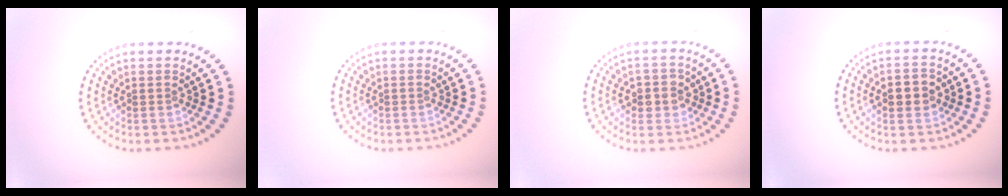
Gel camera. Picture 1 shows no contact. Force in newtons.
{"total": 0.0}
{"total": 2.4, "press": 2.2, "slide": 1.0}
{"total": 2.7, "press": 2.7, "slide": 0.3}